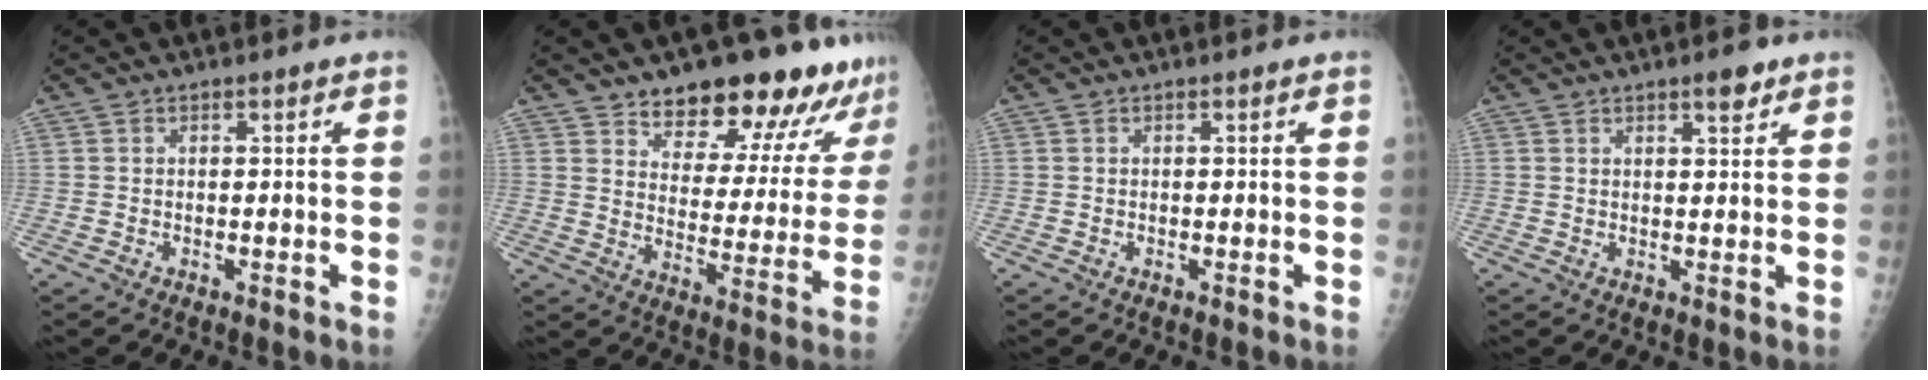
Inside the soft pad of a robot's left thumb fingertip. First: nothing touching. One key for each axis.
{"total": 18.5, "fx": 15.2, "fy": 6.7, "fz": 8.0, "tx": -0.055, "ty": -0.098, "tz": 0.204}
{"total": 0.0}
{"total": 3.2, "fx": 2.1, "fy": 1.0, "fz": 2.1, "tx": -0.022, "ty": -0.011, "tz": 0.029}